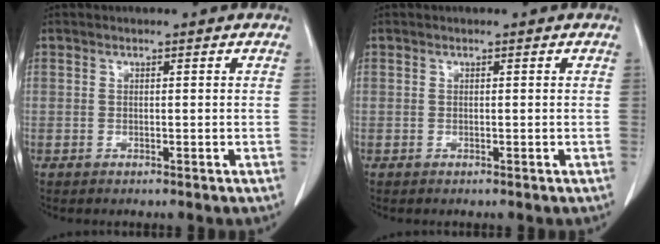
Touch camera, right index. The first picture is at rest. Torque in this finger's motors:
{"motor_torque": [0.00, 0.00, 0.00, 0.00]}